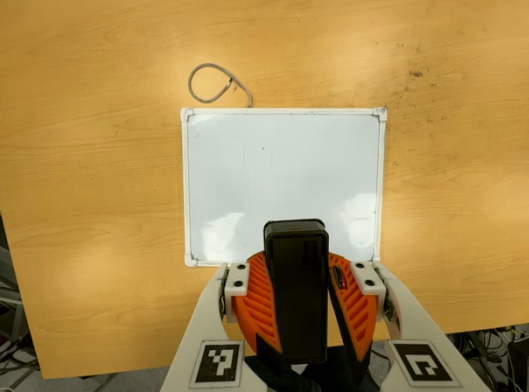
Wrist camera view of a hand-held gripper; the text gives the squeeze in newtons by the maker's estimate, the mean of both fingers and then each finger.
{"total": 11.3, "left": 11.1, "right": 11.5}